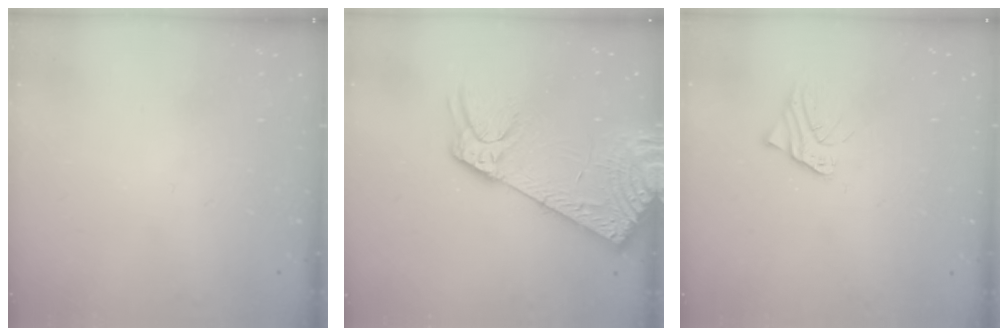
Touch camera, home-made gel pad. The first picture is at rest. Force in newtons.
{"total": 21.2, "press": 20.7, "slide": 4.6}
{"total": 2.8, "press": 2.8, "slide": 0.2}